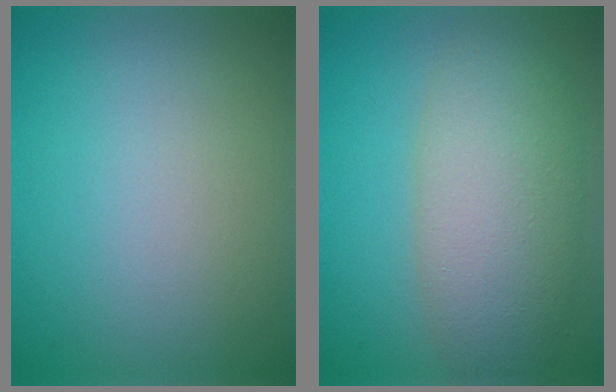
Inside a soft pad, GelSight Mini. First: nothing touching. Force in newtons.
{"total": 7.3, "press": 7.3, "slide": 0.2}